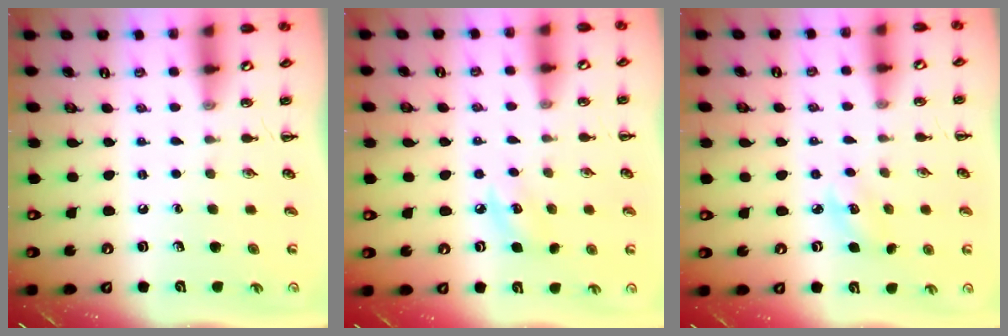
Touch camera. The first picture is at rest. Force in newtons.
{"total": 6.6, "press": 6.4, "slide": 1.5}
{"total": 4.9, "press": 4.7, "slide": 1.4}